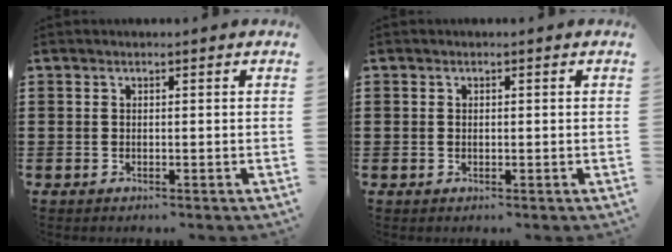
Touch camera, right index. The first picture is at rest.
{"total": 0.6, "force": [0.0, 0.3, 0.5], "torque": [-0.012, -0.002, 0.001]}